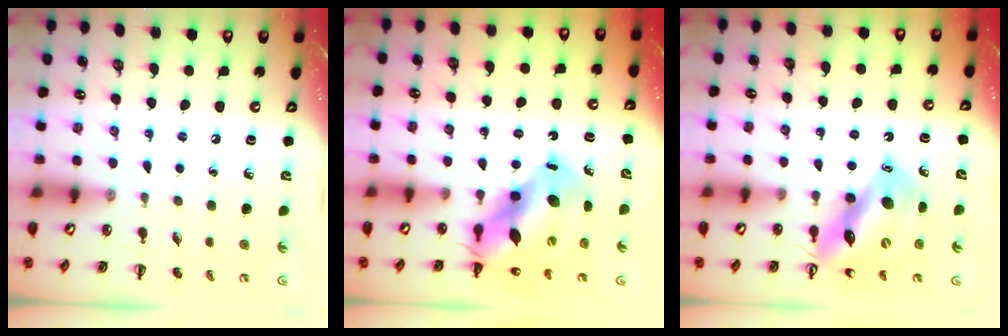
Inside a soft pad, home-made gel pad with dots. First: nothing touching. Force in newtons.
{"total": 14.1, "press": 13.6, "slide": 3.7}
{"total": 12.8, "press": 12.2, "slide": 3.9}